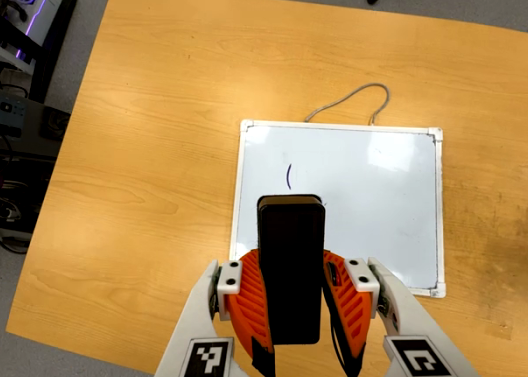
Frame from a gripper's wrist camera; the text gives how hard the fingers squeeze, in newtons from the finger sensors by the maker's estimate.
{"total": 8.1, "left": 7.1, "right": 9.2}